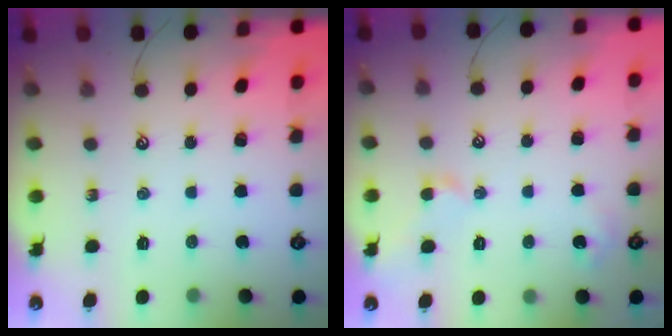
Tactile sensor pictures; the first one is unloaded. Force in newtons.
{"total": 2.9, "press": 2.8, "slide": 0.7}